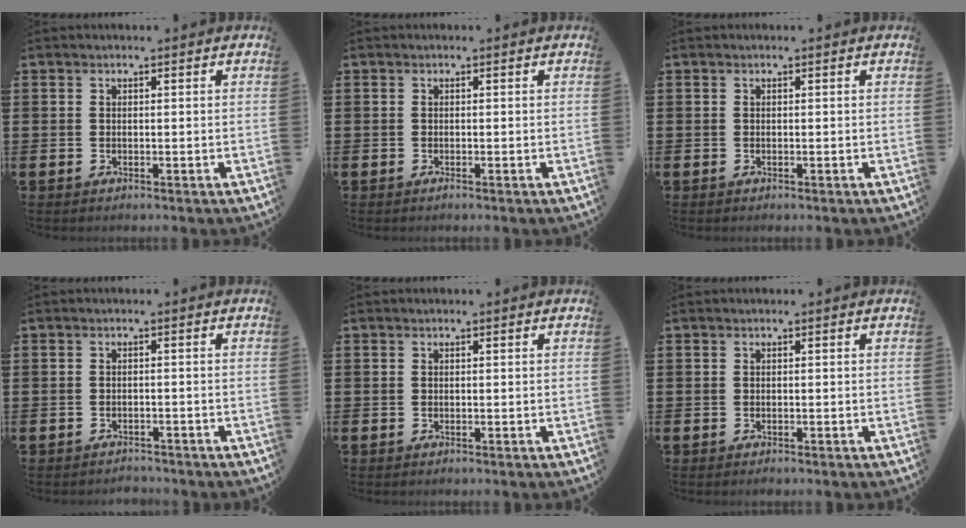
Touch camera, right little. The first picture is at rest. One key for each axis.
{"total": 0.0}
{"total": 0.0}
{"total": 1.1, "fx": -1.1, "fy": 0.1, "fz": -0.1, "tx": -0.003, "ty": 0.002, "tz": -0.025}
{"total": 0.0}
{"total": 0.0}